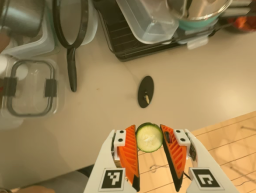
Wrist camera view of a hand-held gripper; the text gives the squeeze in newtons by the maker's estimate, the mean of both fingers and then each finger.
{"total": 7.4, "left": 7.1, "right": 7.8}